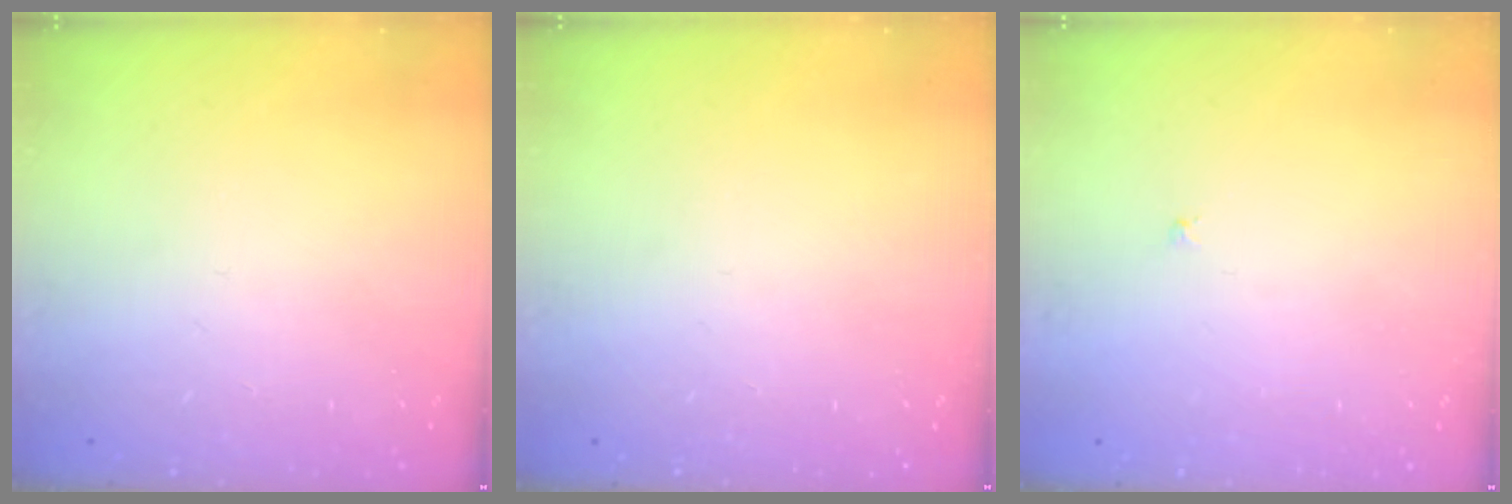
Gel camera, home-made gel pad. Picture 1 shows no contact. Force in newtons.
{"total": 0.0}
{"total": 0.9, "press": 0.9, "slide": 0.2}